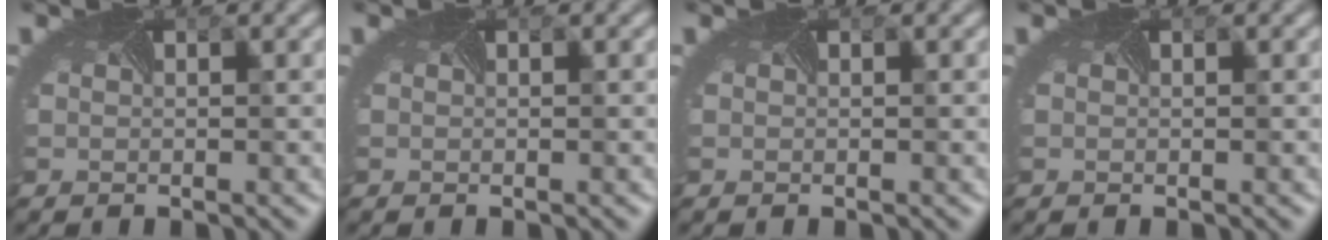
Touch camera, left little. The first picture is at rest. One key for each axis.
{"total": 0.0}
{"total": 0.0}
{"total": 0.0}